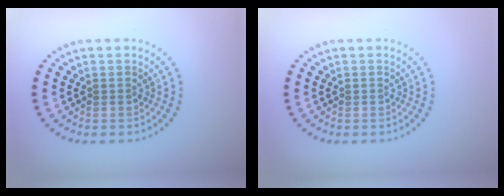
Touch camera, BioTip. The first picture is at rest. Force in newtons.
{"total": 0.0}